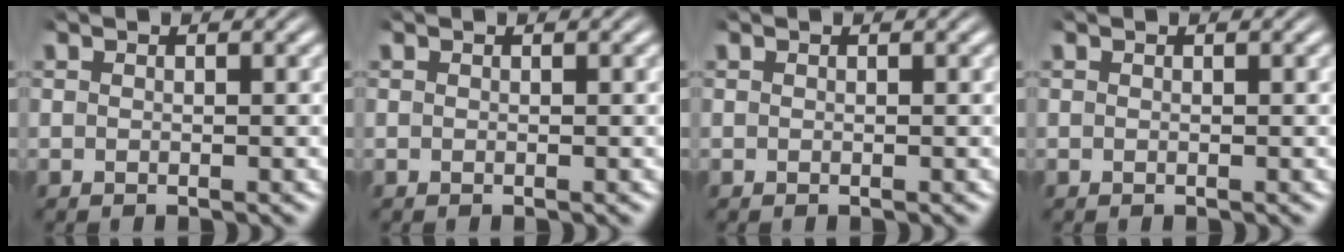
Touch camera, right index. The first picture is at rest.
{"total": 0.0}
{"total": 0.0}
{"total": 0.0}